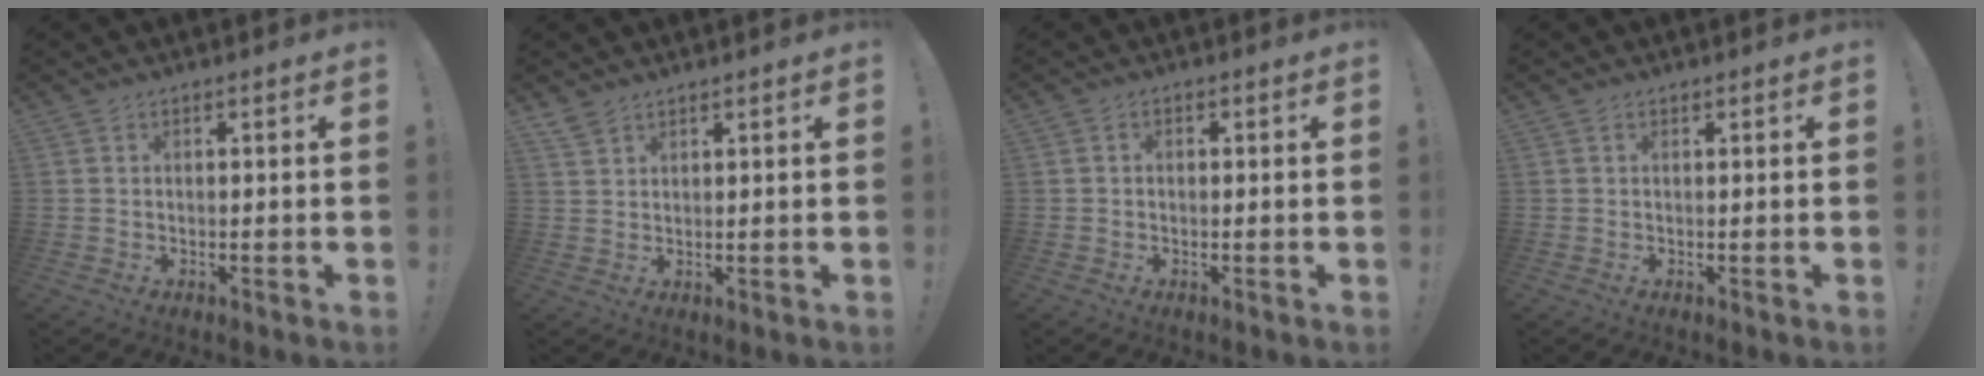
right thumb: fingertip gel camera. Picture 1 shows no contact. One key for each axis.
{"total": 2.8, "fx": 2.3, "fy": 1.2, "fz": 1.1, "tx": -0.024, "ty": -0.012, "tz": 0.046}
{"total": 1.0, "fx": -0.5, "fy": 0.8, "fz": 0.5, "tx": -0.002, "ty": 0.002, "tz": -0.011}
{"total": 0.0}